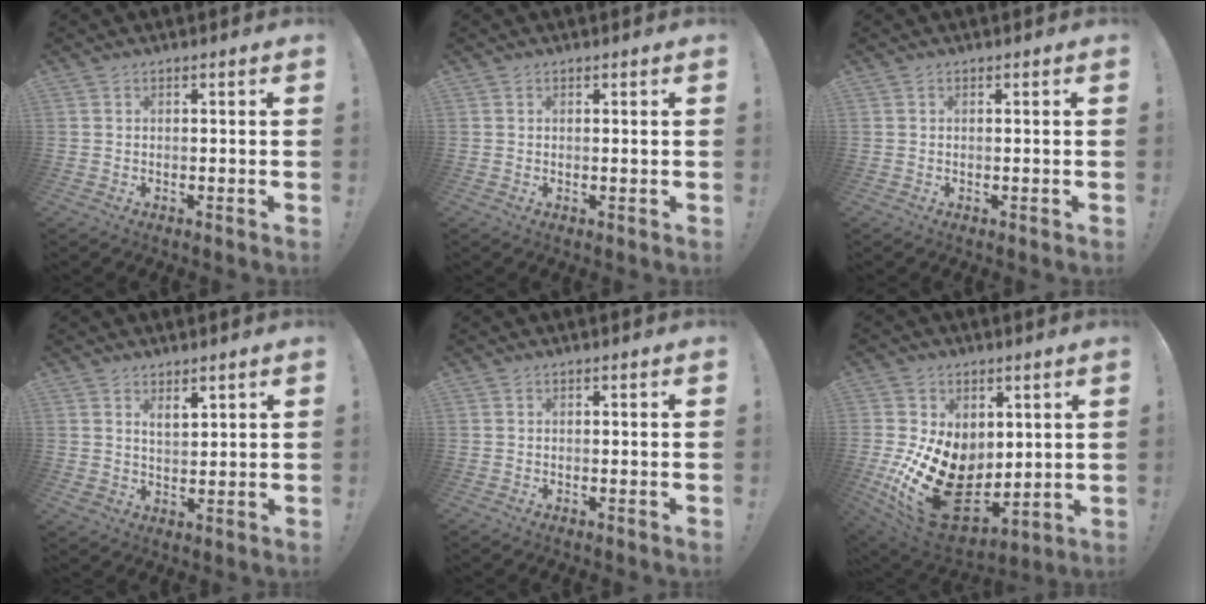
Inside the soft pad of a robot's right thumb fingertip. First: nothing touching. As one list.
[{"total": 0.0}, {"total": 0.0}, {"total": 4.8, "force": [3.6, 2.6, 1.8], "torque": [-0.020, -0.027, 0.065]}, {"total": 0.0}, {"total": 23.6, "force": [-2.4, 16.9, 16.3], "torque": [-0.309, -0.005, -0.014]}]